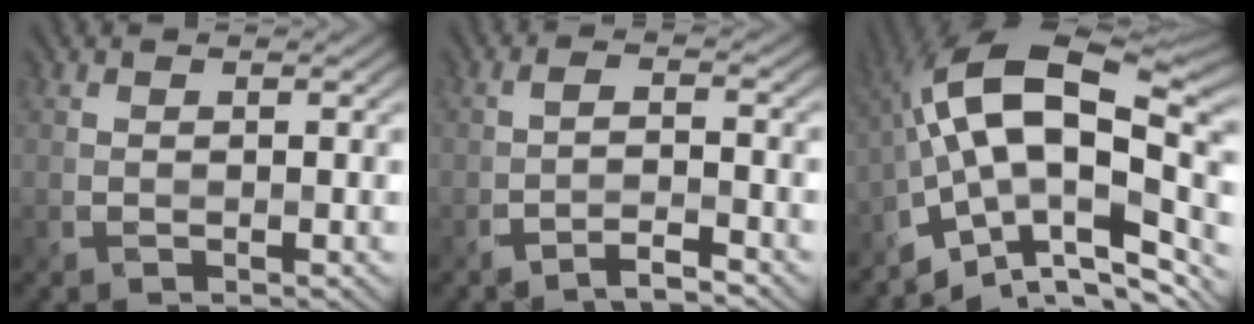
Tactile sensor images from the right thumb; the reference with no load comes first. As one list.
[{"total": 3.3, "force": [-2.5, 0.4, 2.0], "torque": [-0.034, 0.011, -0.058]}, {"total": 16.7, "force": [-3.1, 8.0, 14.4], "torque": [-0.257, 0.014, -0.053]}]